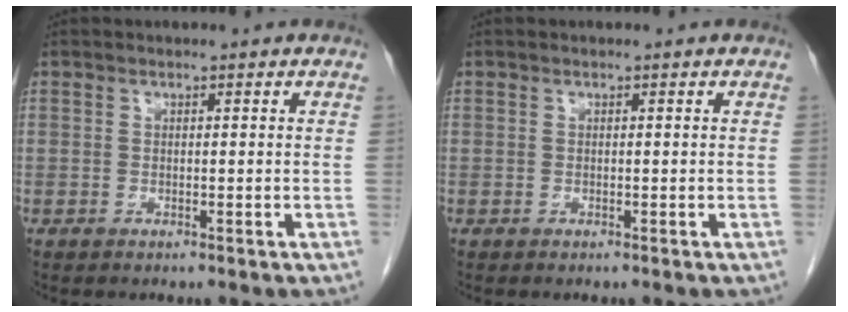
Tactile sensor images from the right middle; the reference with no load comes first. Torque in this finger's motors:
{"motor_torque": [-0.05, -0.11, 0.02, 0.01]}